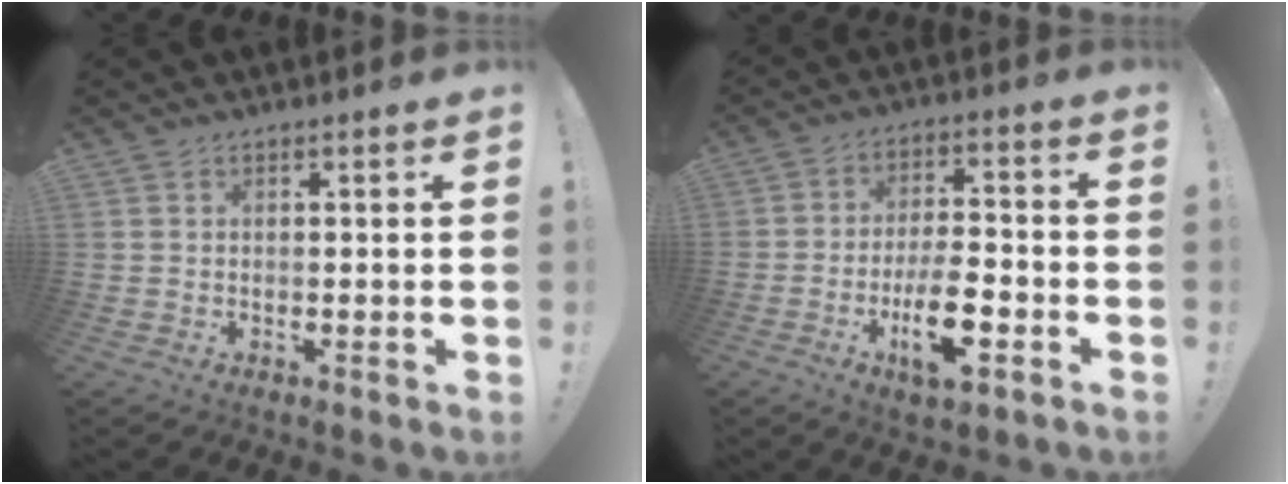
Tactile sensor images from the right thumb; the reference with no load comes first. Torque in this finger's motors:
{"motor_torque": [2.79, 0.37, -0.59, -2.18, -0.03]}